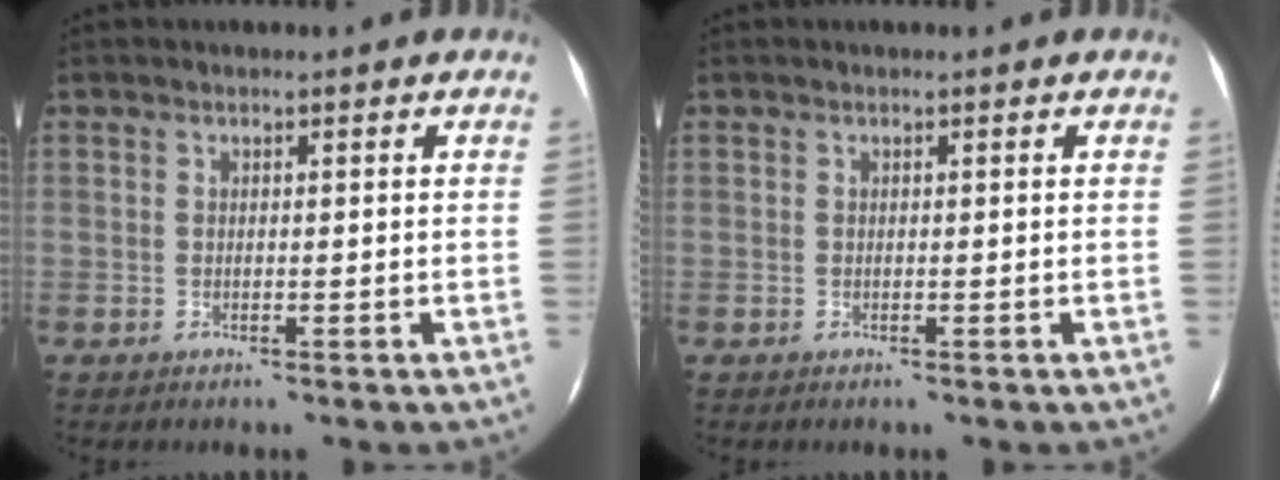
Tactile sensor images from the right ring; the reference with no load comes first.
{"total": 0.0}